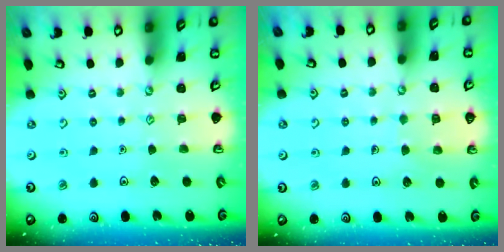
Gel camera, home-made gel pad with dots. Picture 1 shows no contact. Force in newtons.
{"total": 5.2, "press": 5.2, "slide": 0.4}